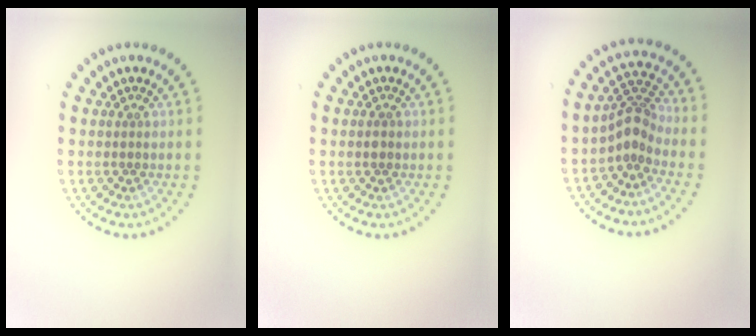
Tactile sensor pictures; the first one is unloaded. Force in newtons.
{"total": 0.9, "press": 0.9, "slide": 0.0}
{"total": 2.9, "press": 2.1, "slide": 2.0}